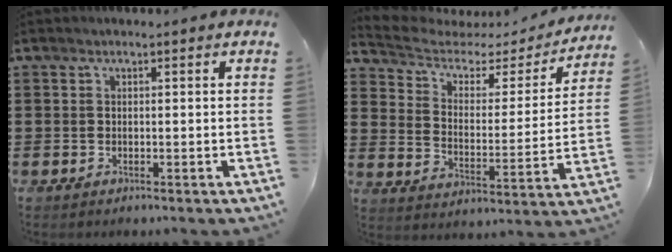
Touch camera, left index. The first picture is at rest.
{"total": 3.9, "force": [2.8, 2.2, 1.4], "torque": [-0.049, -0.019, 0.041]}